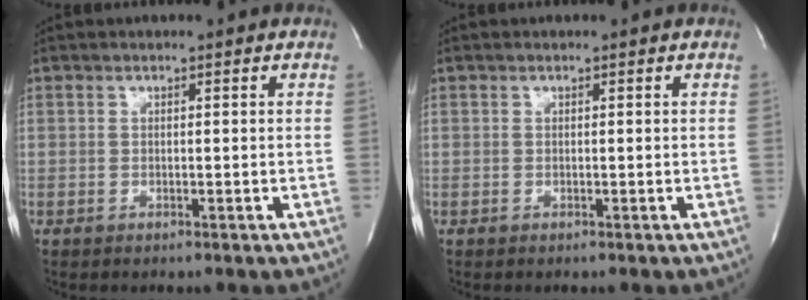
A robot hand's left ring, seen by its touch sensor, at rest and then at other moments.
{"total": 0.0}